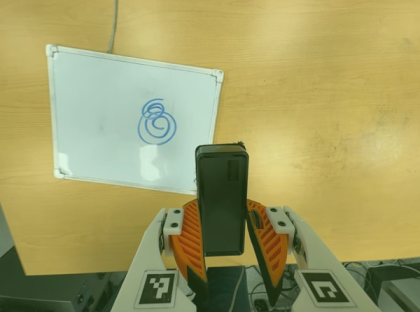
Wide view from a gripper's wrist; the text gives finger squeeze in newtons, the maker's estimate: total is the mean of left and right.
{"total": 5.9, "left": 5.9, "right": 6.0}